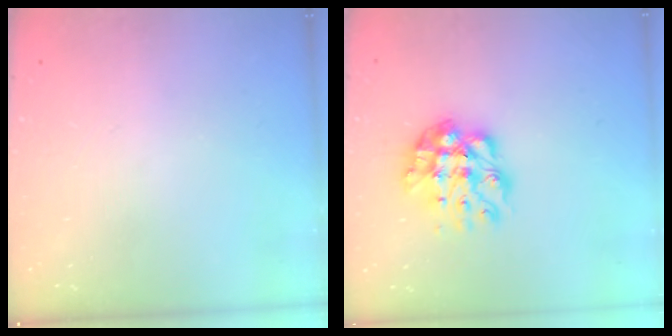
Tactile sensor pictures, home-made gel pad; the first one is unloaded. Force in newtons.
{"total": 11.2, "press": 11.2, "slide": 0.9}